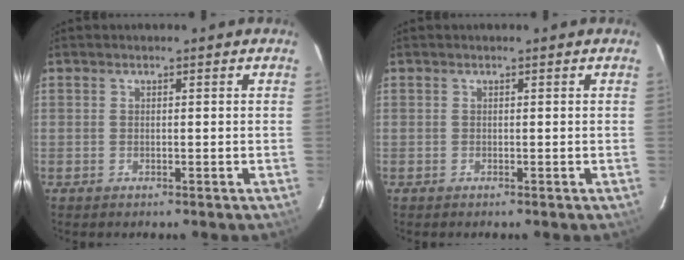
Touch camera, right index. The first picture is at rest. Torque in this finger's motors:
{"motor_torque": [0.17, 0.10, 0.03, 0.01]}